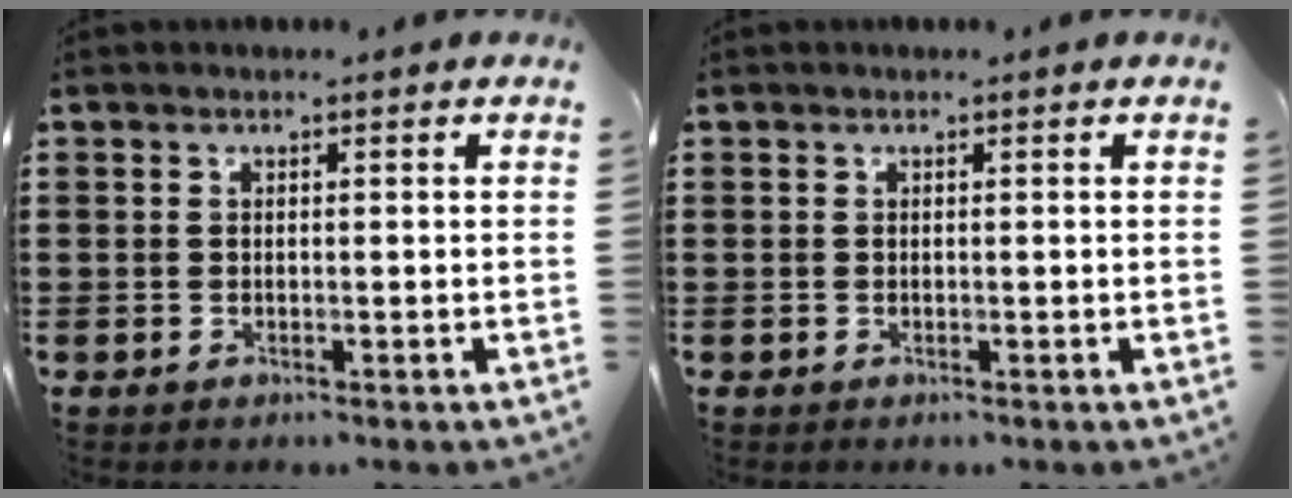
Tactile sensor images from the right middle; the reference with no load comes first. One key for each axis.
{"total": 0.0}